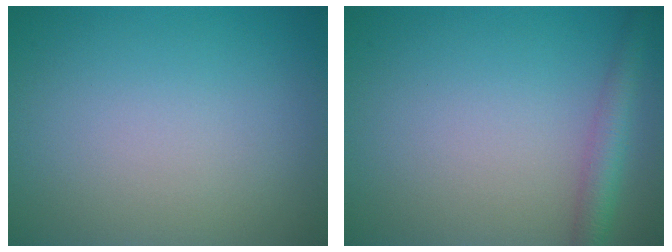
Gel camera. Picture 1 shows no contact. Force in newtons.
{"total": 2.9, "press": 2.9, "slide": 0.1}